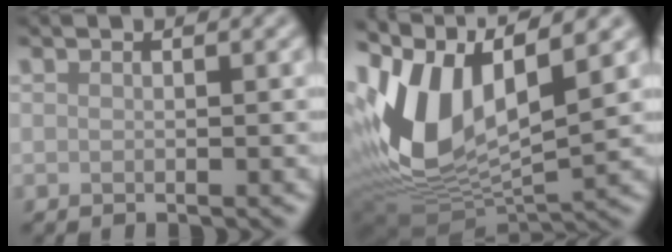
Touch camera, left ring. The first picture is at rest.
{"total": 11.8, "force": [3.0, 6.4, 9.4], "torque": [-0.212, -0.002, 0.055]}